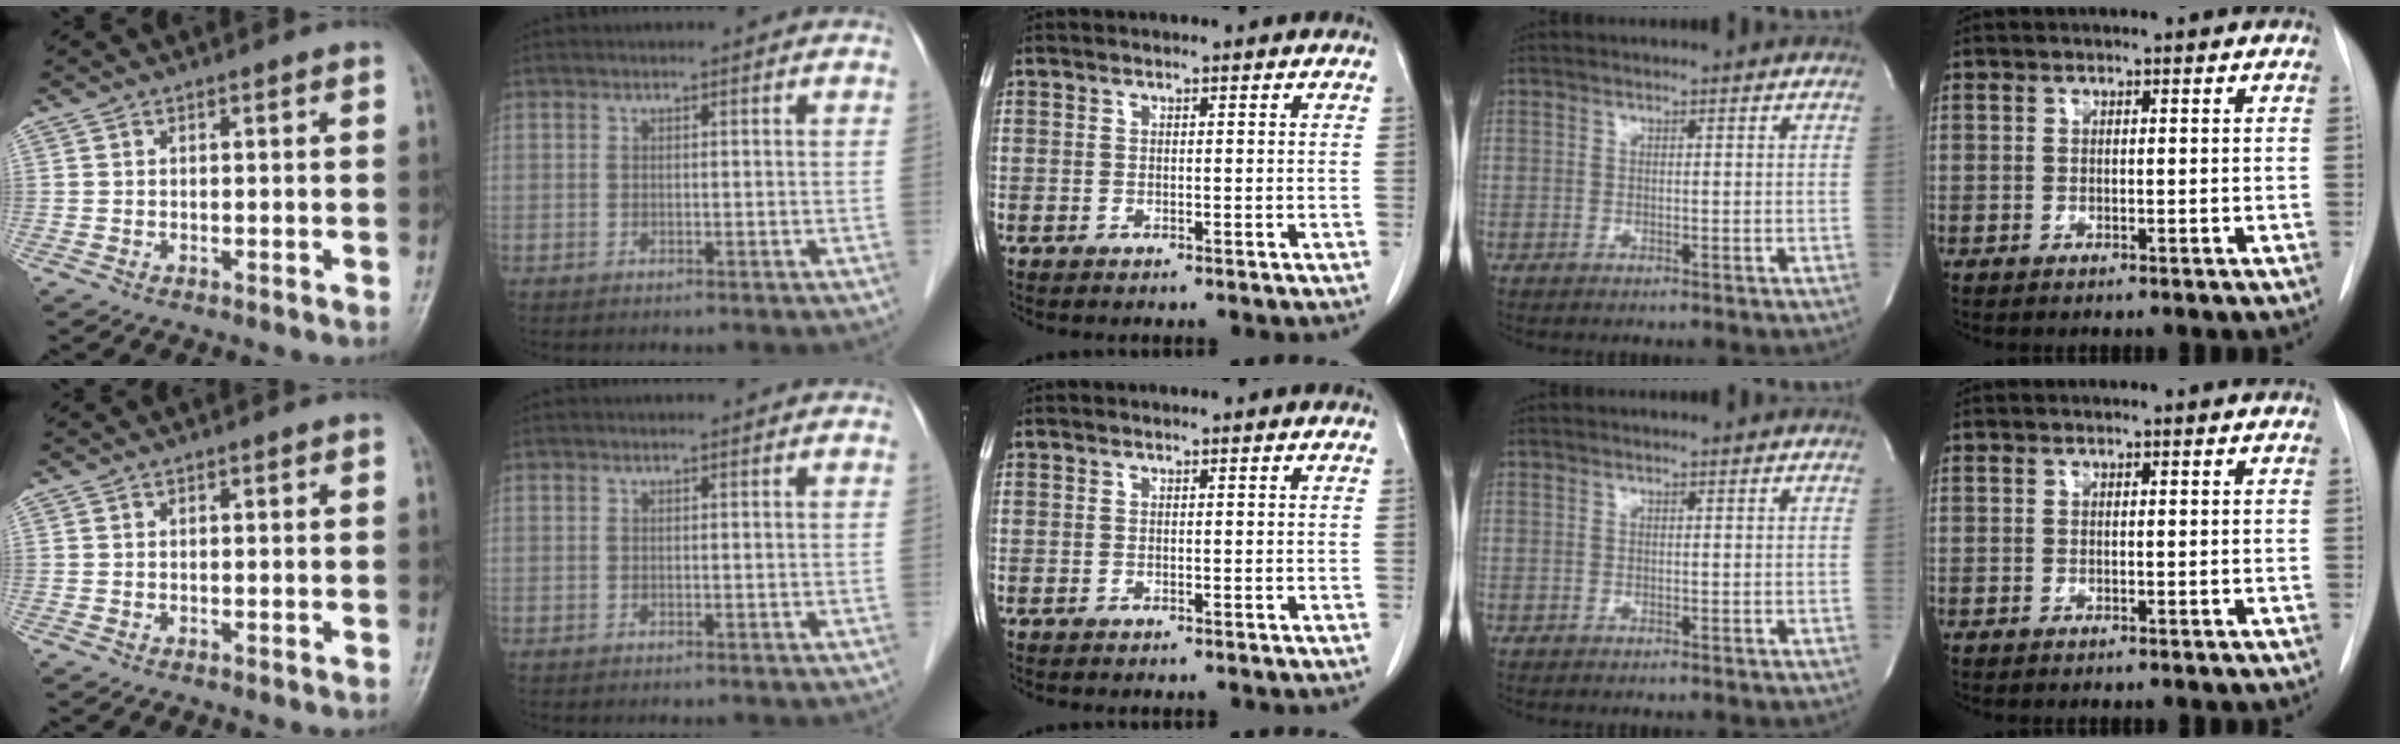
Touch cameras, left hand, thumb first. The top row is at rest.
{}